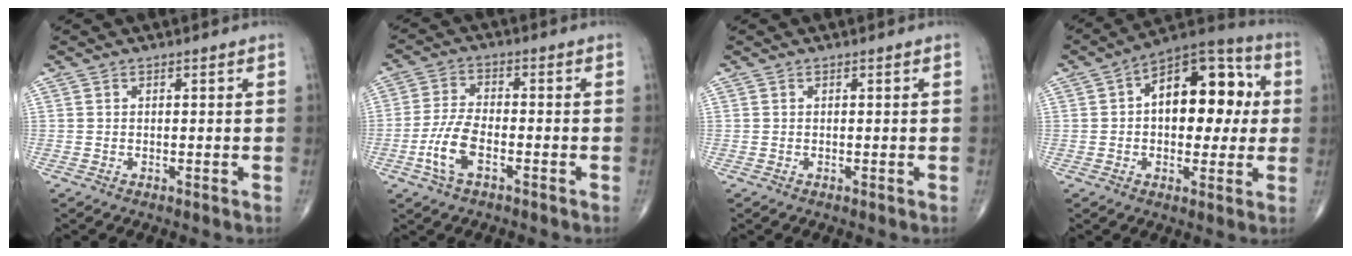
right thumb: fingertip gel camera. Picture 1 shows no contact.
{"total": 7.4, "force": [-3.0, 3.2, 5.9], "torque": [-0.129, 0.020, -0.061]}
{"total": 0.0}
{"total": 17.3, "force": [2.2, 9.9, 14.0], "torque": [-0.157, 0.028, 0.024]}